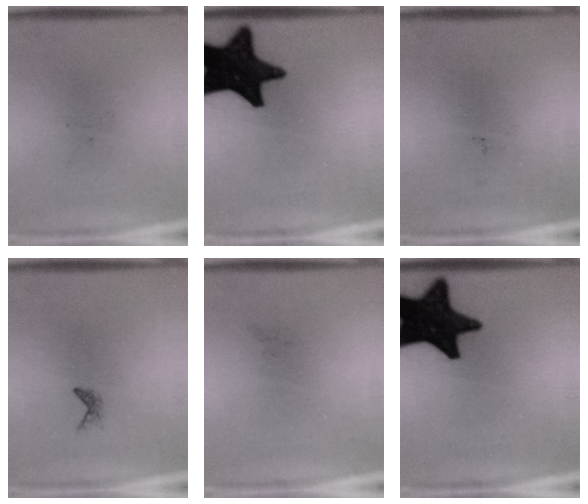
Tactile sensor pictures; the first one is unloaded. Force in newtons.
{"total": 20.1}
{"total": 0.0}
{"total": 0.6}
{"total": 0.0}
{"total": 20.1}